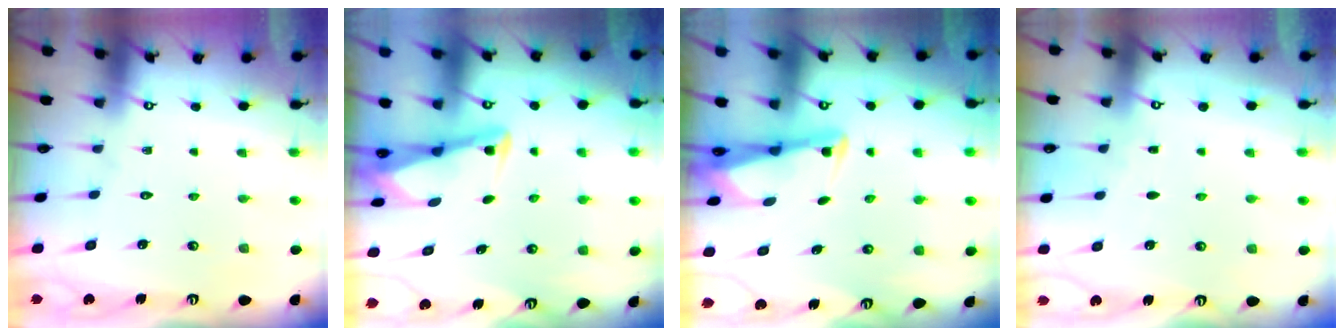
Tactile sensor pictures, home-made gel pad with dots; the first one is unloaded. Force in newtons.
{"total": 3.0, "press": 3.0, "slide": 0.4}
{"total": 2.4, "press": 2.4, "slide": 0.3}
{"total": 2.1, "press": 2.1, "slide": 0.3}